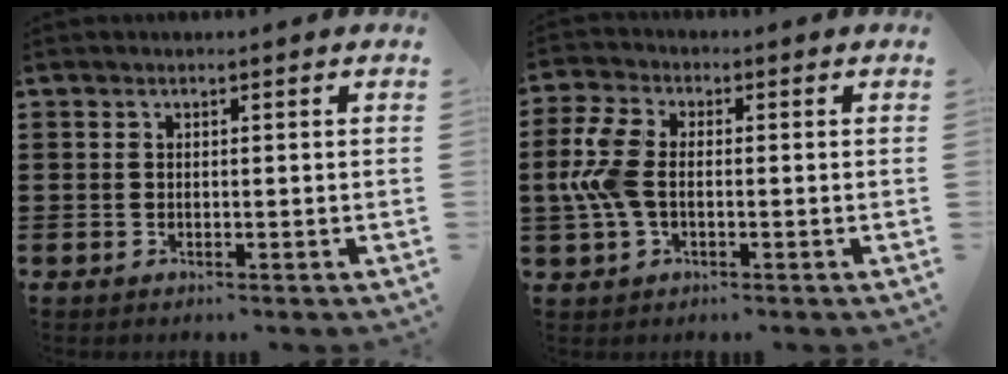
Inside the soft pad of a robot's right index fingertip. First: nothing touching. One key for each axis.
{"total": 7.2, "fx": -0.3, "fy": 4.2, "fz": 5.8, "tx": -0.152, "ty": 0.000, "tz": -0.014}